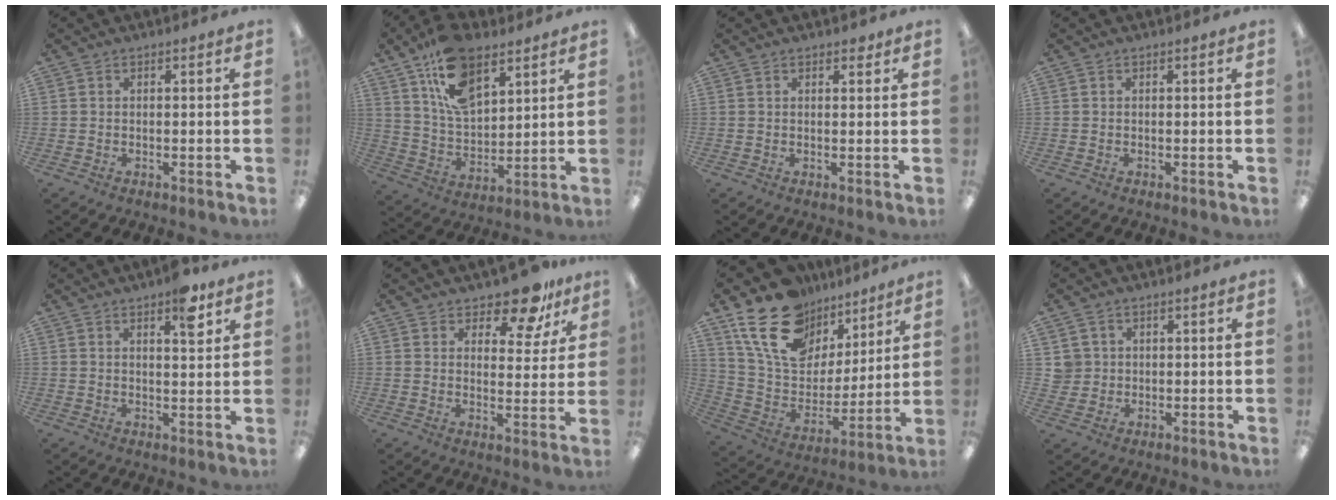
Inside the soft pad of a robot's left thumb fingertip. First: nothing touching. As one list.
[{"total": 16.6, "force": [10.2, 8.8, 9.7], "torque": [-0.179, -0.035, 0.188]}, {"total": 1.6, "force": [1.3, 0.8, 0.6], "torque": [0.005, -0.005, 0.020]}, {"total": 0.0}, {"total": 6.7, "force": [4.2, 2.3, 4.6], "torque": [-0.053, -0.021, 0.065]}, {"total": 10.6, "force": [8.4, 4.4, 4.8], "torque": [-0.058, -0.058, 0.149]}, {"total": 20.3, "force": [12.4, 13.1, 9.2], "torque": [-0.172, -0.059, 0.232]}, {"total": 3.3, "force": [1.0, 3.2, 0.0], "torque": [-0.003, 0.002, 0.016]}]